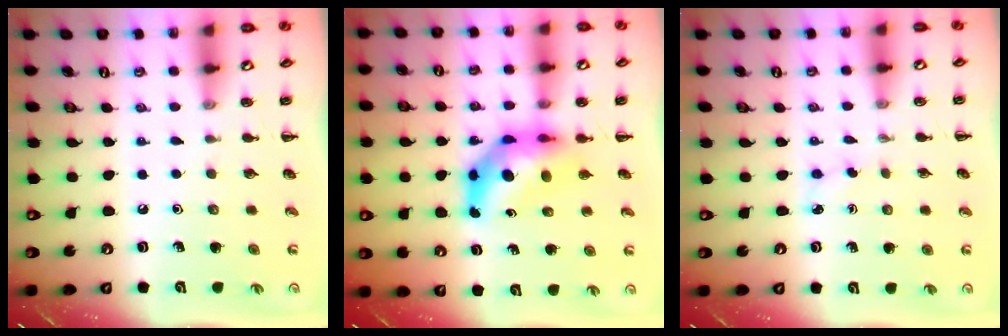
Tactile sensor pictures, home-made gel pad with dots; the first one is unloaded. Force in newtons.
{"total": 8.1, "press": 7.7, "slide": 2.5}
{"total": 2.8, "press": 2.7, "slide": 0.8}